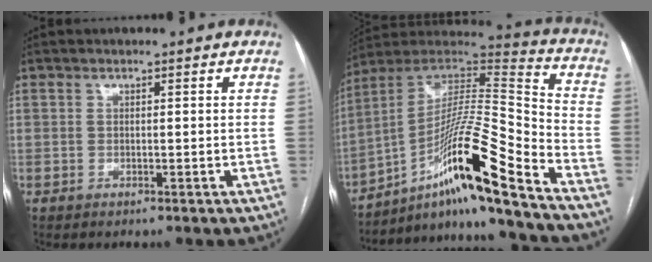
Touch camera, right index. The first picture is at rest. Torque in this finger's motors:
{"motor_torque": [1.32, -0.82, 0.63, 0.21]}